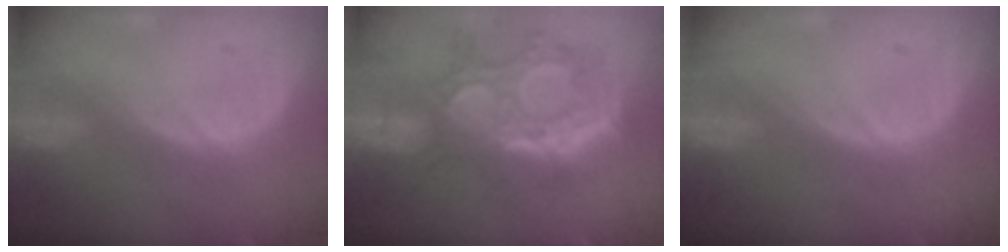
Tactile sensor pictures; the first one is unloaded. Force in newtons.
{"total": 11.8, "press": 10.6, "slide": 5.2}
{"total": 0.0}